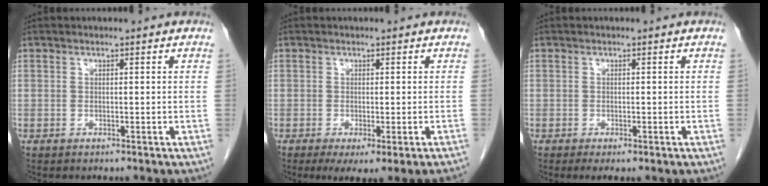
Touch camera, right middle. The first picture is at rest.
{"total": 6.0, "force": [-3.7, 0.4, 4.7], "torque": [-0.057, -0.016, -0.052]}
{"total": 2.4, "force": [-1.4, 0.6, 1.8], "torque": [-0.025, -0.006, -0.019]}